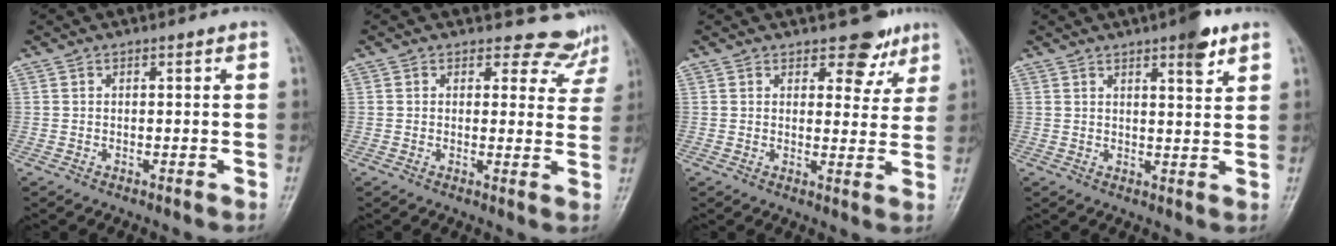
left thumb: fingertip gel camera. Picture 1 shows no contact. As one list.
[{"total": 5.9, "force": [5.3, 2.4, -0.7], "torque": [0.045, -0.039, 0.042]}, {"total": 6.6, "force": [4.5, 3.6, 3.3], "torque": [-0.004, -0.024, 0.059]}, {"total": 5.7, "force": [3.6, 1.4, 4.2], "torque": [-0.049, -0.019, 0.047]}]